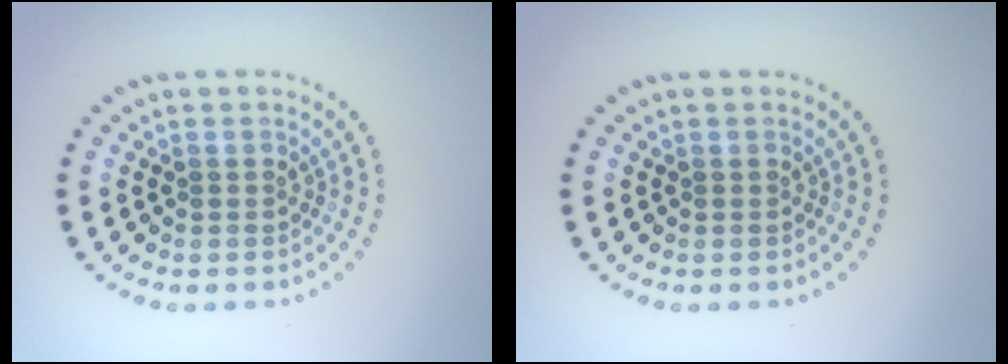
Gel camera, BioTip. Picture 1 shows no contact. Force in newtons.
{"total": 0.0}